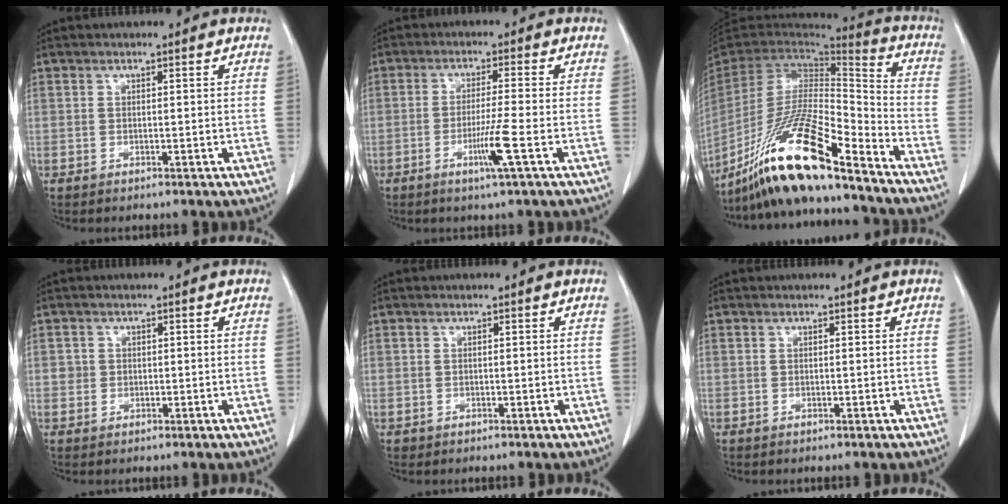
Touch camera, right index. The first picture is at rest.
{"total": 5.4, "force": [-2.1, -1.0, 4.8], "torque": [-0.090, -0.013, -0.042]}
{"total": 21.0, "force": [-15.2, 2.1, 14.3], "torque": [-0.285, -0.032, -0.280]}
{"total": 1.5, "force": [0.0, 1.5, 0.2], "torque": [0.003, 0.004, -0.001]}
{"total": 0.6, "force": [-0.1, 0.6, -0.1], "torque": [0.002, 0.006, -0.002]}
{"total": 0.0}